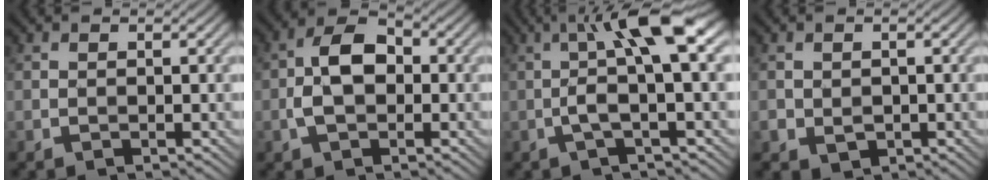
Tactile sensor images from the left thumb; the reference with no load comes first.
{"total": 5.6, "force": [-0.7, 3.6, 4.3], "torque": [-0.083, 0.007, -0.019]}
{"total": 8.7, "force": [0.7, 1.6, 8.6], "torque": [-0.148, 0.027, 0.000]}
{"total": 2.0, "force": [-0.4, 1.7, 0.9], "torque": [-0.026, -0.010, -0.005]}